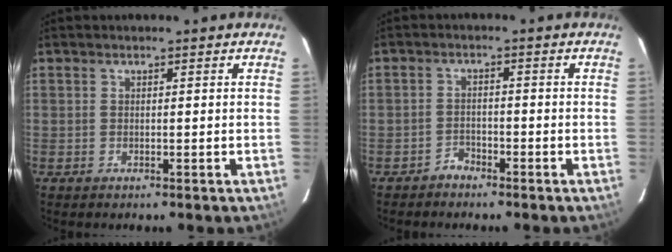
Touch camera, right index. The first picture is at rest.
{"total": 2.3, "force": [-2.0, 1.1, 0.0], "torque": [0.002, 0.007, -0.037]}